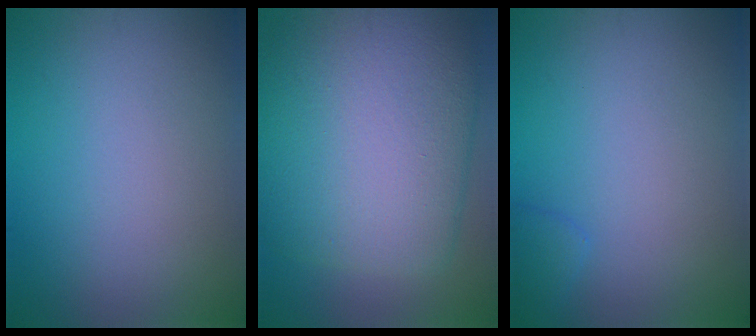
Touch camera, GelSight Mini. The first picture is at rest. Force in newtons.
{"total": 13.6, "press": 13.6, "slide": 0.6}
{"total": 1.0, "press": 1.0, "slide": 0.1}